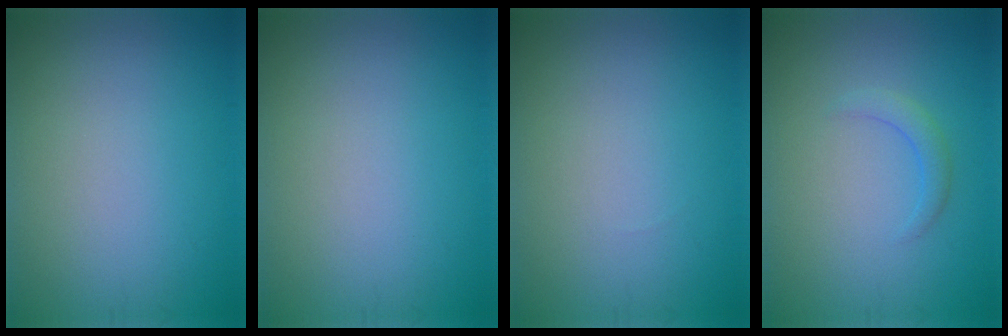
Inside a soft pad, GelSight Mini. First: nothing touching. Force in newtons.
{"total": 0.0}
{"total": 0.0}
{"total": 1.4, "press": 1.4, "slide": 0.0}